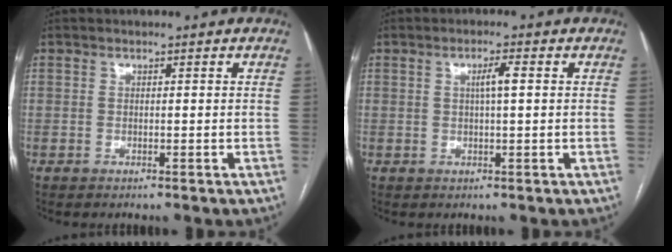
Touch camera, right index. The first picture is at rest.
{"total": 2.7, "force": [0.5, 0.1, 2.6], "torque": [-0.046, 0.002, 0.008]}